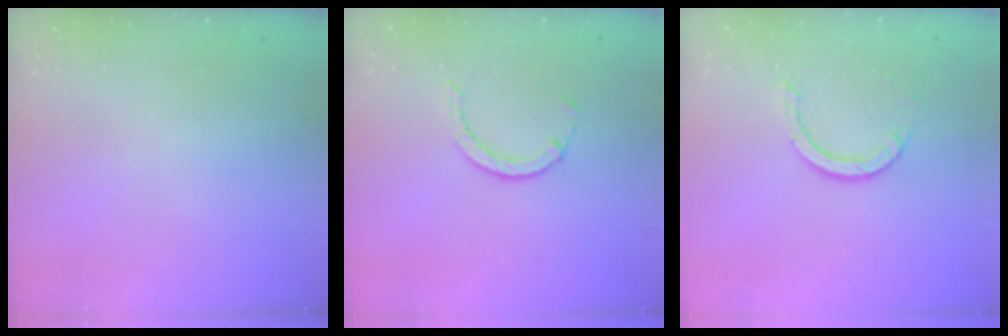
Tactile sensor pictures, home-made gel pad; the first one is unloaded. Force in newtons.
{"total": 2.5, "press": 2.4, "slide": 0.4}
{"total": 2.9, "press": 2.9, "slide": 0.2}